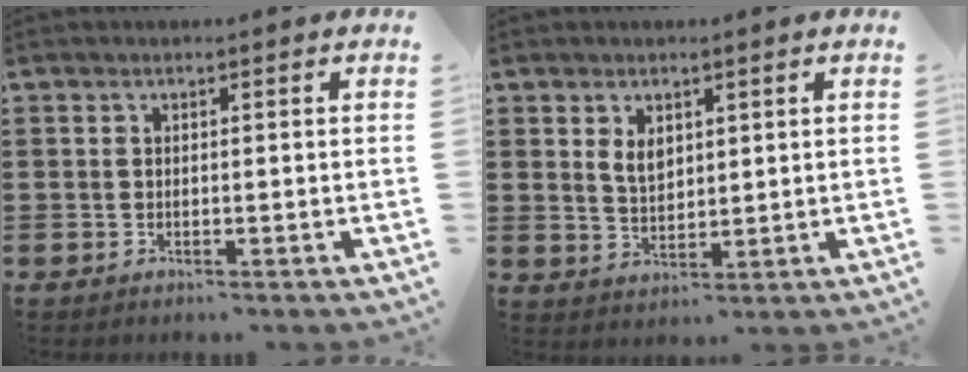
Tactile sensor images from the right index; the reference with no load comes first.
{"total": 3.3, "force": [1.6, 2.1, 2.1], "torque": [-0.039, 0.004, 0.027]}